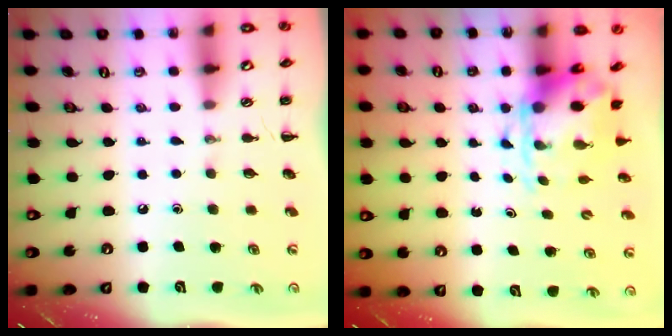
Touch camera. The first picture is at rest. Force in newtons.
{"total": 4.4, "press": 4.2, "slide": 1.1}